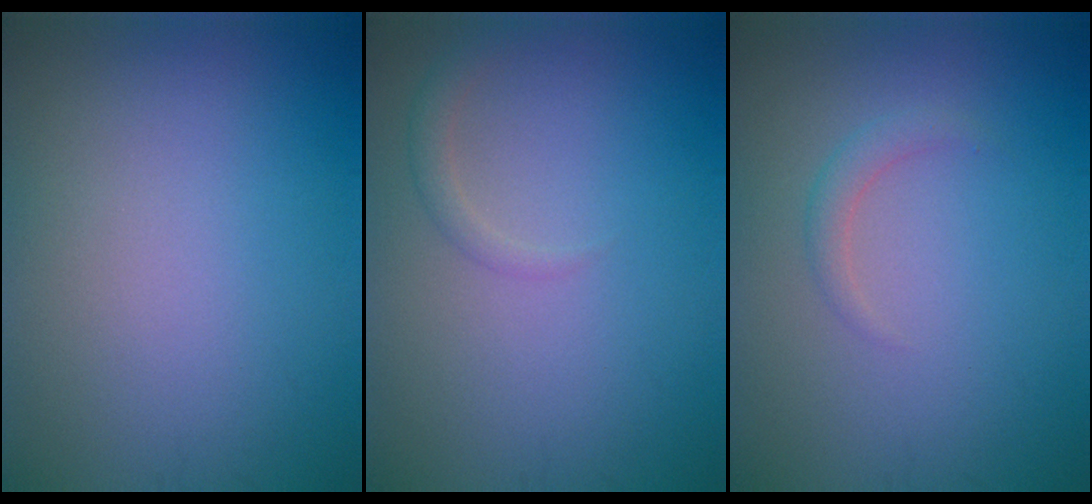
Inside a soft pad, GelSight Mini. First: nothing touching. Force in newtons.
{"total": 1.2, "press": 1.2, "slide": 0.1}
{"total": 1.2, "press": 1.2, "slide": 0.1}